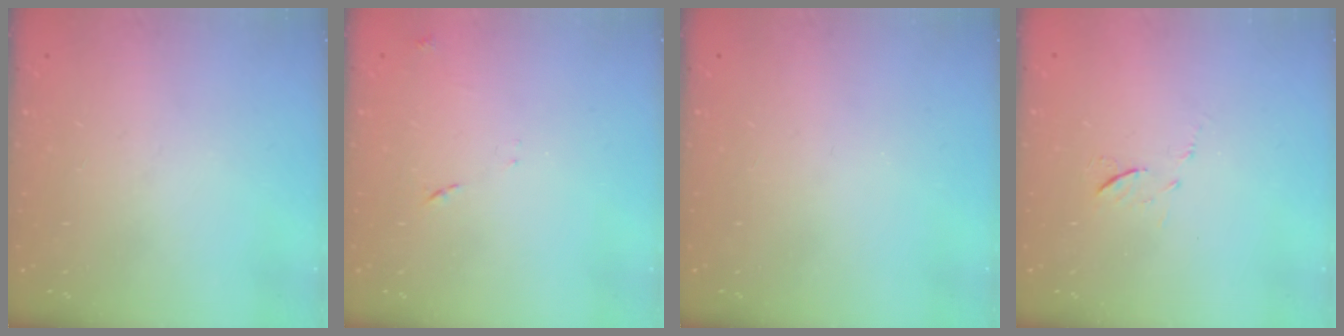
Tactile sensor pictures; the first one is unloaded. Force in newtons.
{"total": 8.5, "press": 8.5, "slide": 0.7}
{"total": 0.0}
{"total": 5.6, "press": 5.6, "slide": 0.6}